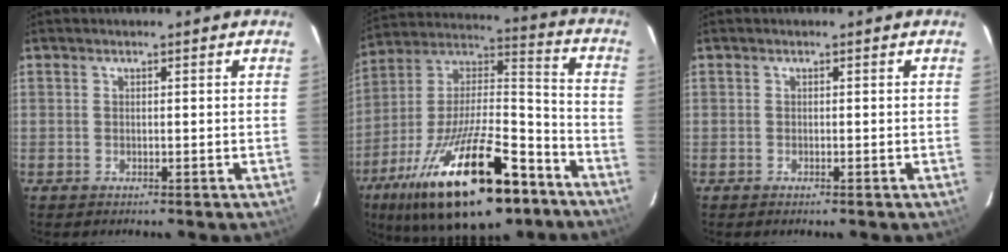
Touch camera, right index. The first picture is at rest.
{"total": 29.5, "force": [-17.5, 10.7, 21.2], "torque": [-0.382, -0.015, -0.274]}
{"total": 0.0}